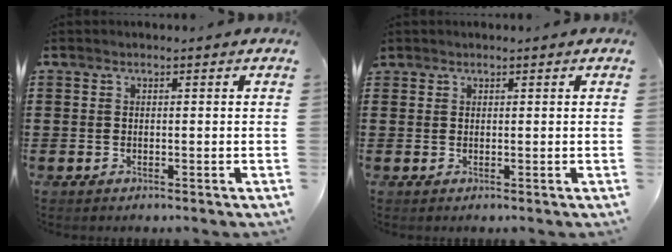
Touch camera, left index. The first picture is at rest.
{"total": 0.8, "force": [0.7, 0.4, 0.1], "torque": [-0.006, 0.002, 0.014]}